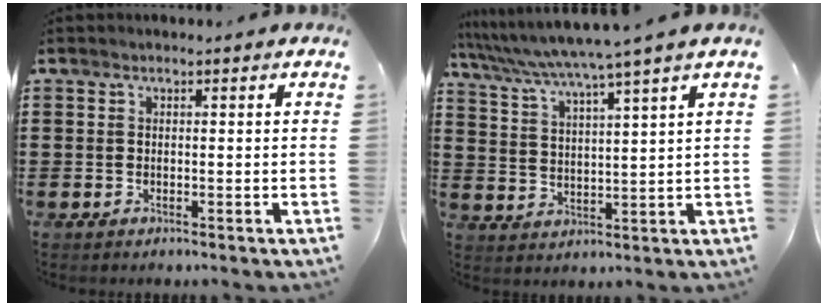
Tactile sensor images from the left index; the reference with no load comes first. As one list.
[{"total": 5.0, "force": [4.3, -1.4, 2.2], "torque": [-0.060, -0.035, 0.068]}]